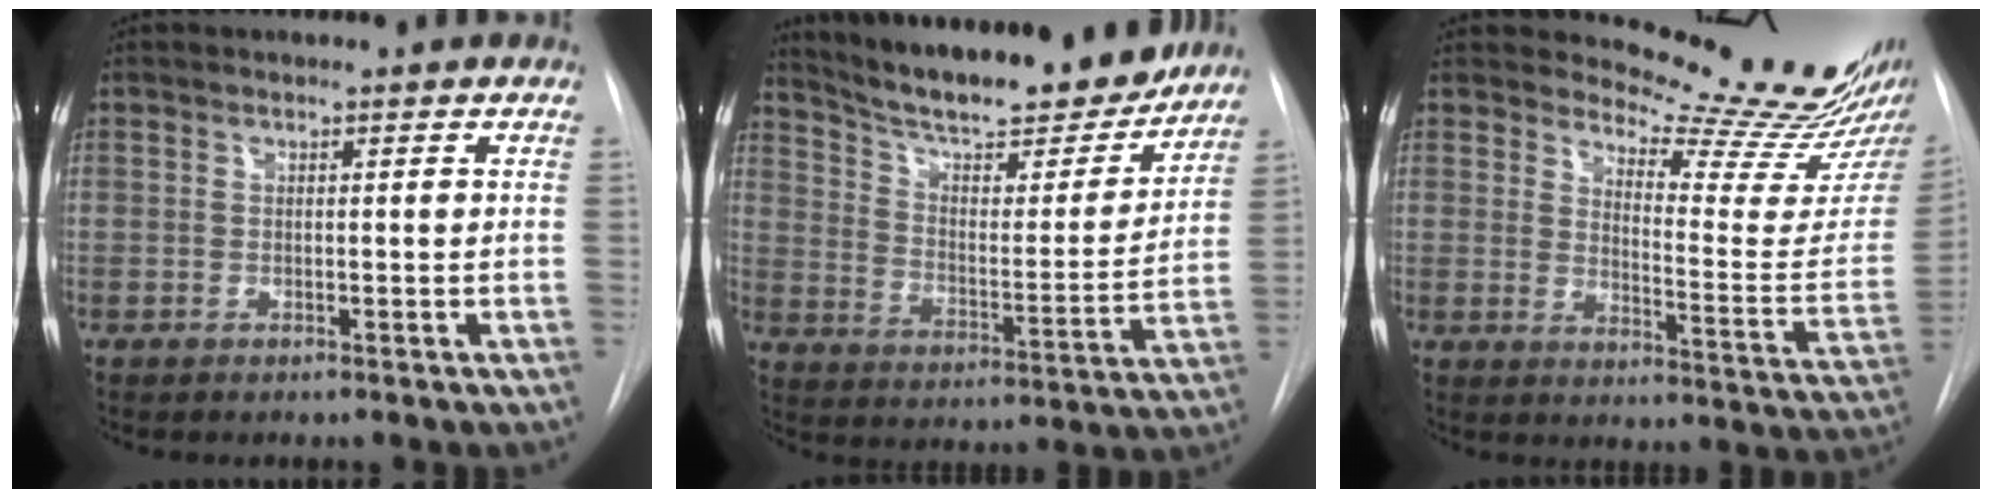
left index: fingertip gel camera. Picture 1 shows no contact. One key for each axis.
{"total": 22.4, "fx": 19.8, "fy": 4.1, "fz": 9.8, "tx": -0.158, "ty": -0.018, "tz": 0.287}
{"total": 15.8, "fx": 15.1, "fy": 0.5, "fz": 4.6, "tx": -0.063, "ty": -0.117, "tz": 0.178}